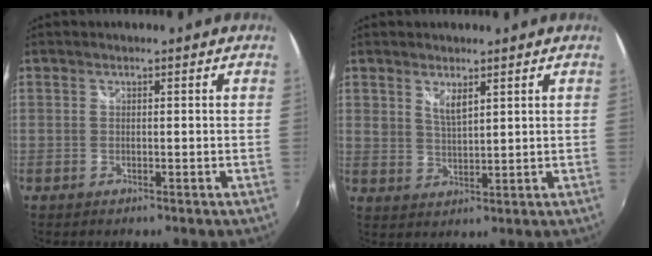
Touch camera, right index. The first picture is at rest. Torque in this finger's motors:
{"motor_torque": [0.08, 0.15, 0.00, 0.03]}